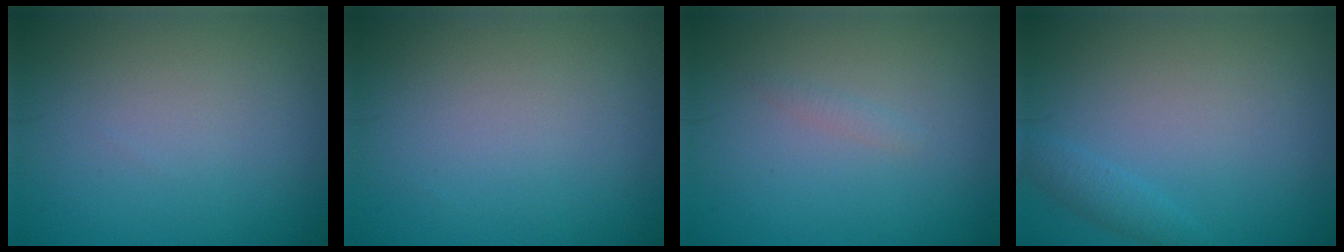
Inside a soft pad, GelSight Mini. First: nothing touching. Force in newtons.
{"total": 0.0}
{"total": 0.6, "press": 0.6, "slide": 0.0}
{"total": 1.3, "press": 1.3, "slide": 0.1}